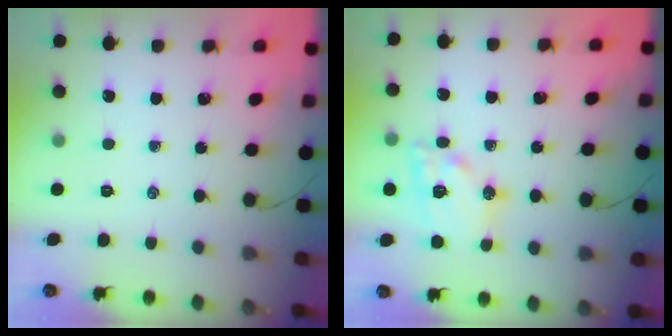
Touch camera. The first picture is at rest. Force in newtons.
{"total": 14.2, "press": 14.0, "slide": 1.9}